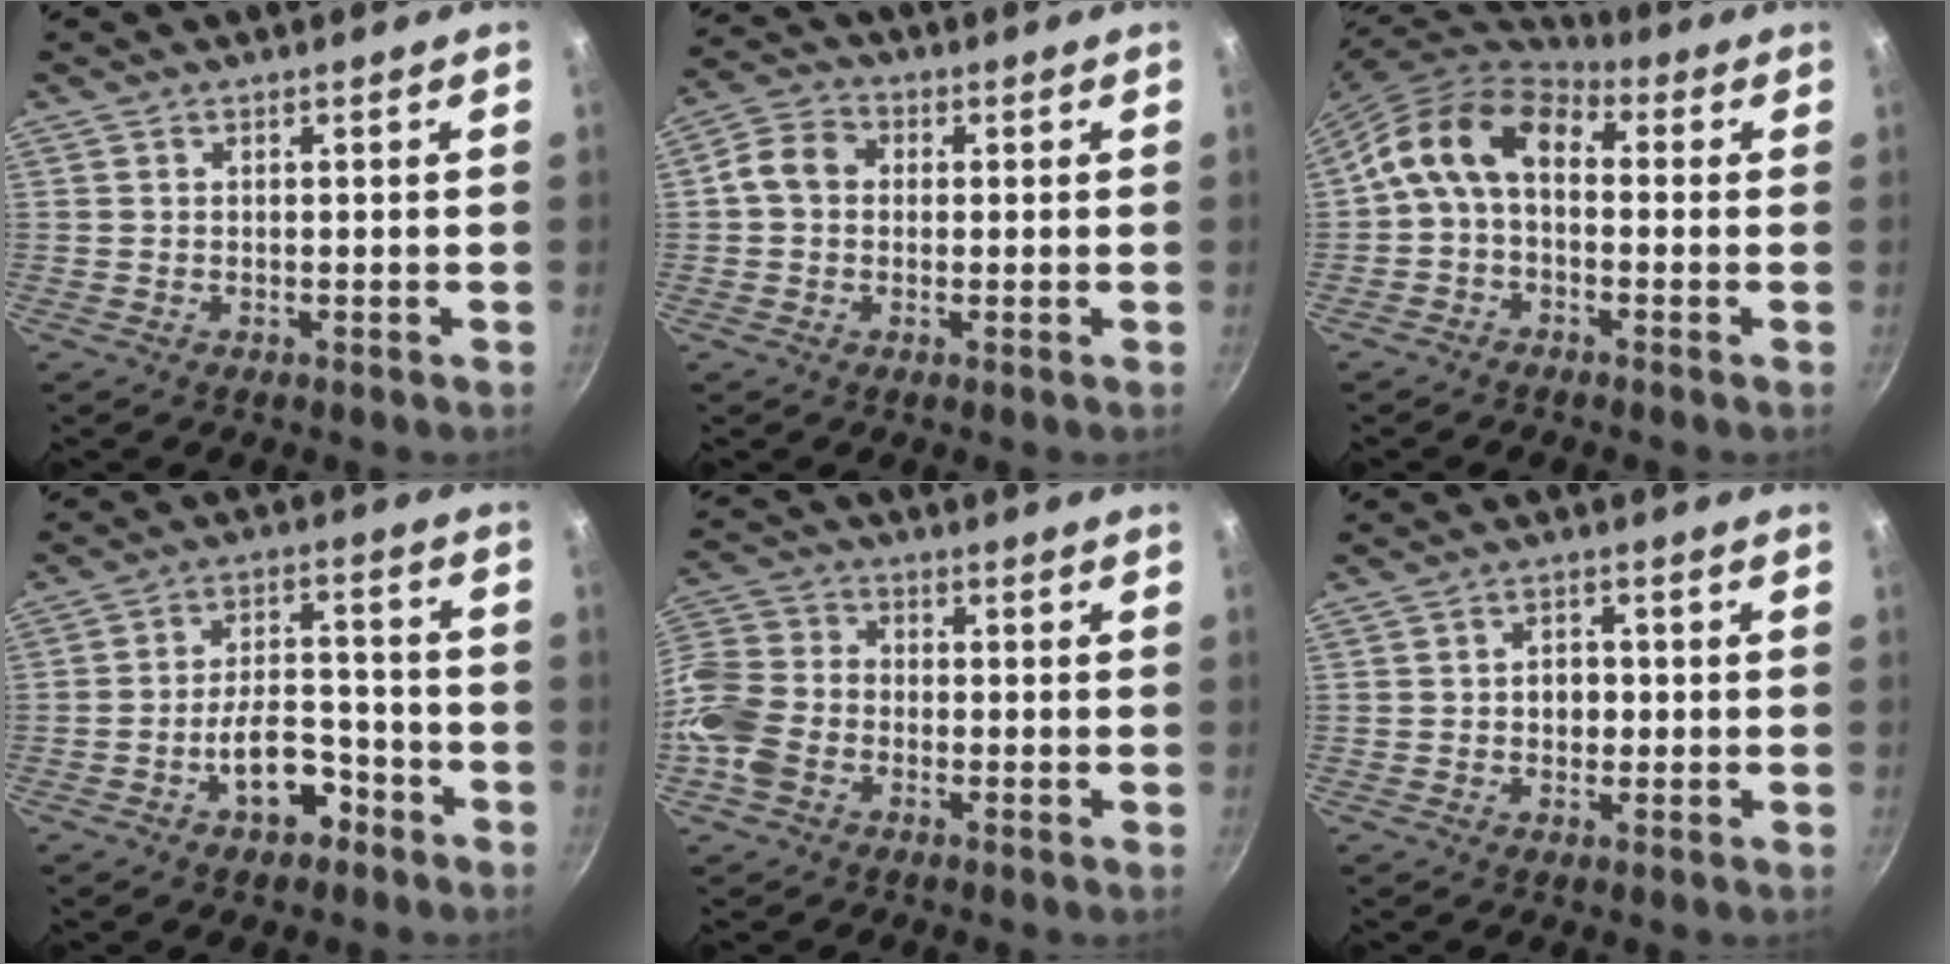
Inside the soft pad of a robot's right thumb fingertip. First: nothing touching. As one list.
[{"total": 6.3, "force": [0.4, 5.2, 3.5], "torque": [-0.057, 0.019, -0.003]}, {"total": 12.5, "force": [0.8, 8.4, 9.3], "torque": [-0.154, 0.038, -0.003]}, {"total": 9.2, "force": [-4.6, 5.1, 6.1], "torque": [-0.086, 0.047, -0.076]}, {"total": 11.3, "force": [-3.4, 8.3, 6.8], "torque": [-0.150, 0.025, -0.074]}, {"total": 3.8, "force": [-0.1, 2.9, 2.4], "torque": [-0.019, 0.006, -0.006]}]